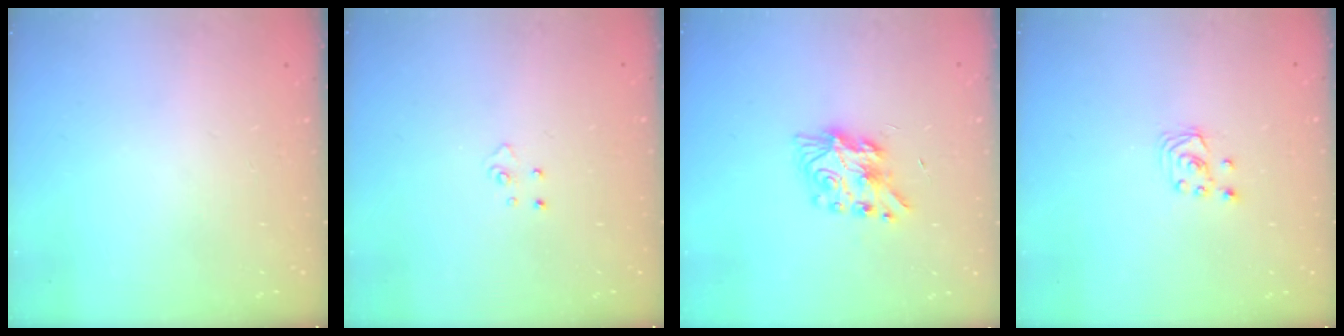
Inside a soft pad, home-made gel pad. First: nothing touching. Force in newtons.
{"total": 3.7, "press": 3.7, "slide": 0.3}
{"total": 8.2, "press": 8.1, "slide": 0.3}
{"total": 2.7, "press": 2.7, "slide": 0.3}